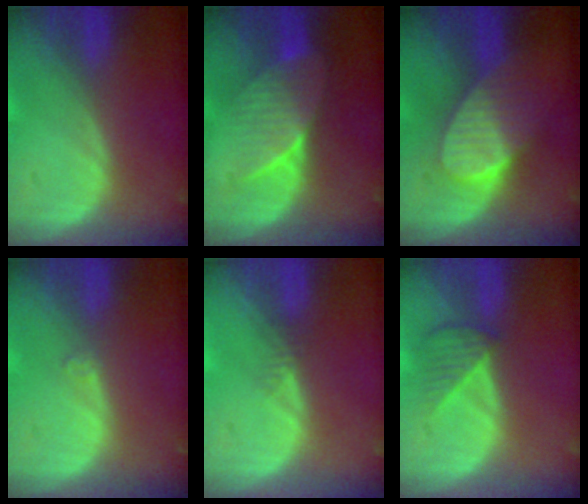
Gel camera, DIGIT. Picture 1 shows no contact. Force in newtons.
{"total": 7.1, "press": 6.5, "slide": 2.8}
{"total": 7.0, "press": 6.9, "slide": 1.2}
{"total": 0.9, "press": 0.7, "slide": 0.6}
{"total": 1.2, "press": 1.0, "slide": 0.6}
{"total": 3.4, "press": 3.4, "slide": 0.7}